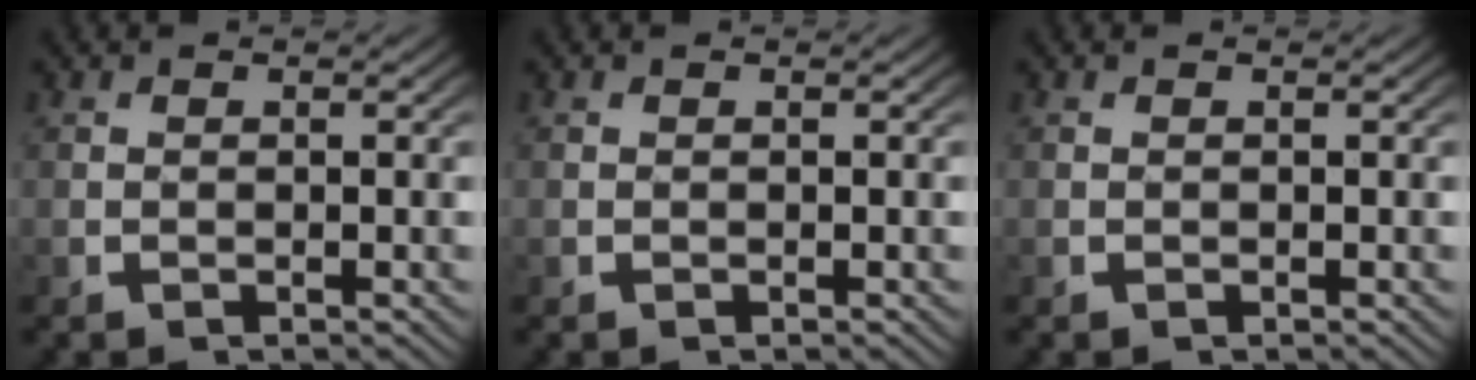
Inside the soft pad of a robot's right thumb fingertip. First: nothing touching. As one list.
[{"total": 0.0}, {"total": 0.0}]